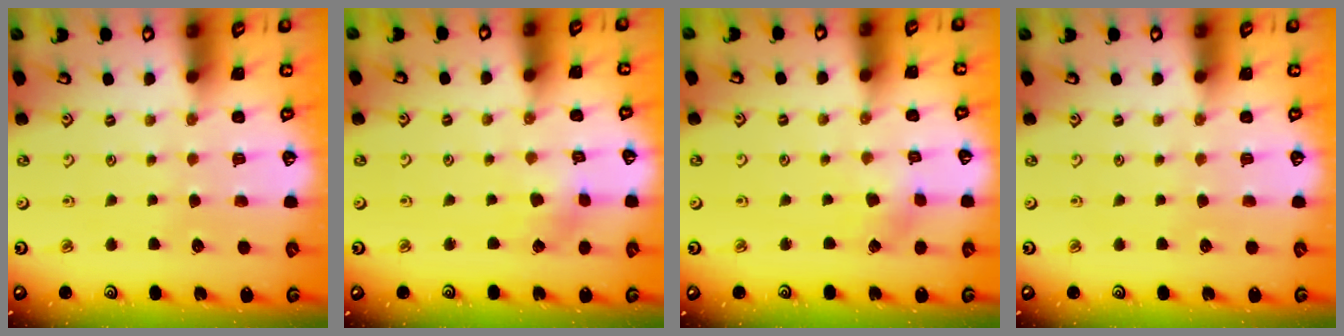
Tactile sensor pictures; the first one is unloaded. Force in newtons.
{"total": 2.1, "press": 2.1, "slide": 0.2}
{"total": 2.0, "press": 2.0, "slide": 0.1}
{"total": 0.0}